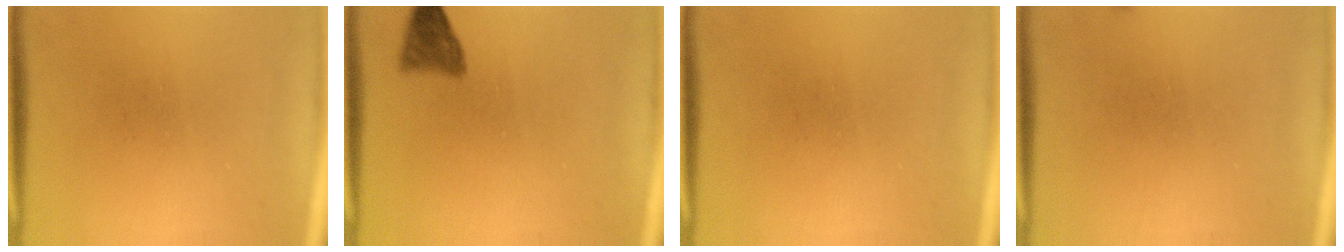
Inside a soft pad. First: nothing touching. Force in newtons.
{"total": 2.9}
{"total": 0.0}
{"total": 0.5}